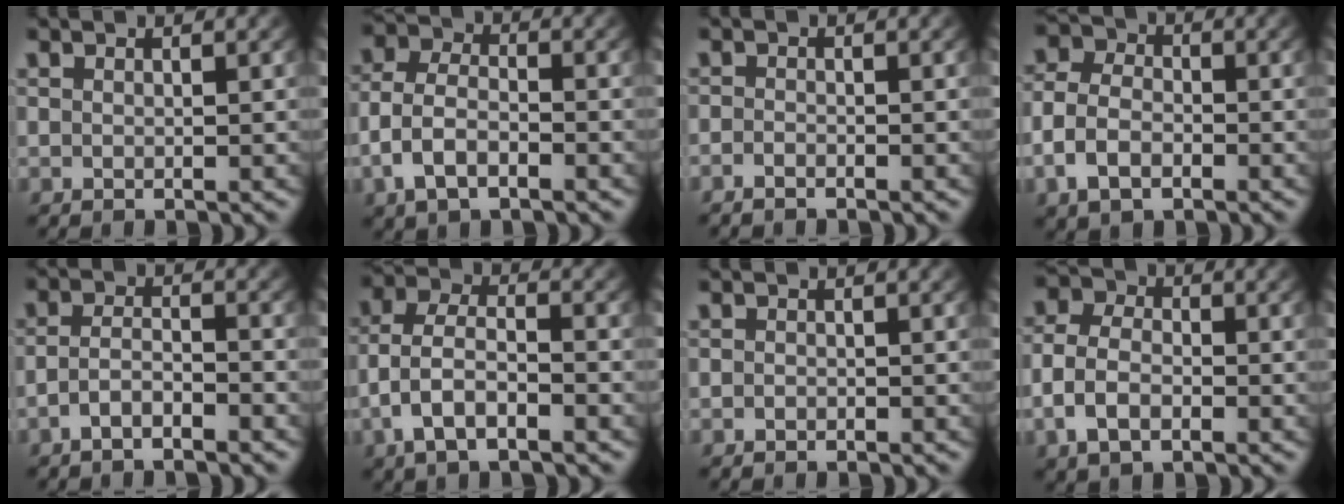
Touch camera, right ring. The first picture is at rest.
{"total": 5.3, "force": [-1.8, 3.8, 3.2], "torque": [-0.079, -0.021, -0.025]}
{"total": 1.2, "force": [-1.2, 0.3, 0.1], "torque": [-0.013, -0.011, -0.020]}
{"total": 5.2, "force": [-1.5, 4.2, 2.7], "torque": [-0.063, -0.018, -0.023]}
{"total": 3.1, "force": [-2.3, 1.3, 1.5], "torque": [-0.028, -0.012, -0.039]}
{"total": 5.4, "force": [-1.1, 3.8, 3.8], "torque": [-0.094, -0.026, -0.012]}
{"total": 0.5, "force": [-0.5, 0.0, 0.1], "torque": [-0.005, -0.010, -0.004]}
{"total": 5.1, "force": [-1.4, 4.0, 2.9], "torque": [-0.068, -0.018, -0.020]}